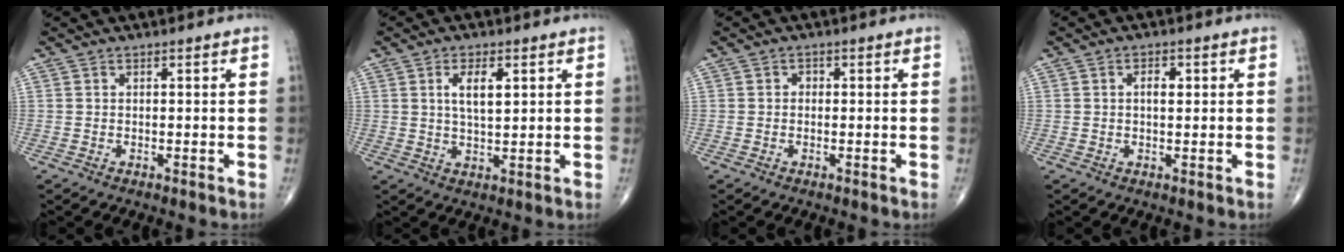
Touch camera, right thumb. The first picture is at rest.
{"total": 5.5, "force": [1.8, 2.2, 4.7], "torque": [-0.079, -0.011, 0.034]}
{"total": 0.9, "force": [-0.1, 0.8, 0.4], "torque": [0.001, 0.004, -0.006]}
{"total": 2.6, "force": [0.5, 1.3, 2.1], "torque": [-0.031, 0.001, 0.007]}